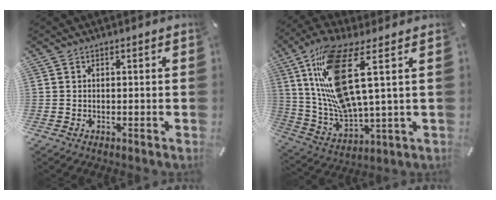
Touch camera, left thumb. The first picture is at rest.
{"total": 18.2, "force": [6.6, 5.3, 16.1], "torque": [-0.363, -0.027, 0.099]}